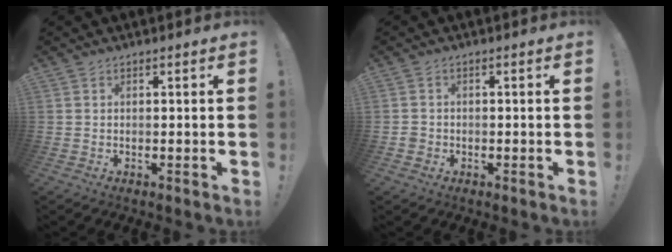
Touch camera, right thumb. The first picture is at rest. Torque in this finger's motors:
{"motor_torque": [-0.13, 0.20, 0.47, -0.18, 0.06]}